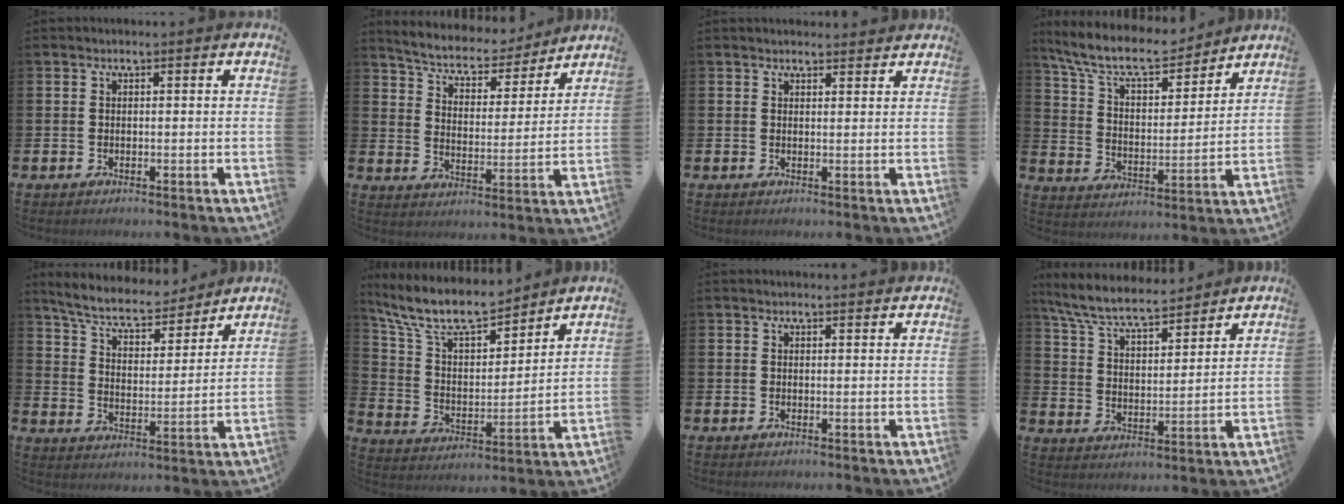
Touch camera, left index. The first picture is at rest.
{"total": 6.1, "force": [5.7, 1.9, 1.1], "torque": [-0.043, -0.049, 0.092]}
{"total": 1.8, "force": [1.7, 0.5, 0.0], "torque": [0.012, -0.008, 0.029]}
{"total": 10.1, "force": [9.1, 2.6, 3.5], "torque": [-0.099, -0.057, 0.159]}
{"total": 7.5, "force": [6.9, 1.8, 2.3], "torque": [-0.067, -0.052, 0.117]}
{"total": 10.8, "force": [9.5, 2.8, 4.2], "torque": [-0.121, -0.054, 0.170]}
{"total": 0.9, "force": [0.9, 0.0, 0.2], "torque": [0.007, -0.003, 0.015]}
{"total": 7.9, "force": [7.3, 1.4, 2.6], "torque": [-0.078, -0.043, 0.128]}